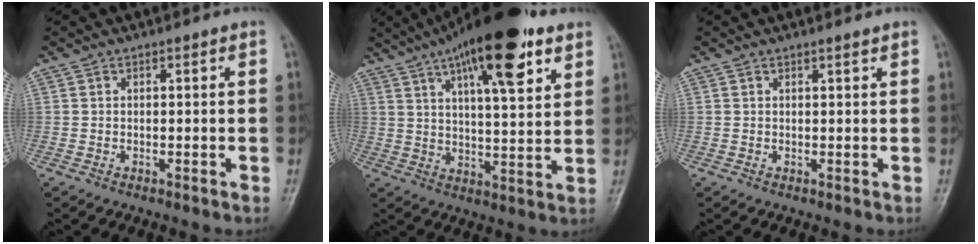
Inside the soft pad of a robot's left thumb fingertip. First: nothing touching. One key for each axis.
{"total": 19.4, "fx": 10.6, "fy": 5.8, "fz": 15.1, "tx": -0.221, "ty": -0.025, "tz": 0.165}
{"total": 0.7, "fx": 0.7, "fy": 0.0, "fz": 0.3, "tx": -0.005, "ty": -0.006, "tz": 0.012}